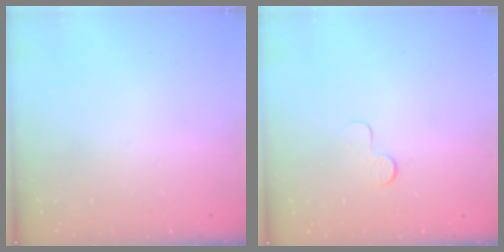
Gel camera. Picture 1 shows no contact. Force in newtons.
{"total": 3.7, "press": 3.7, "slide": 0.4}